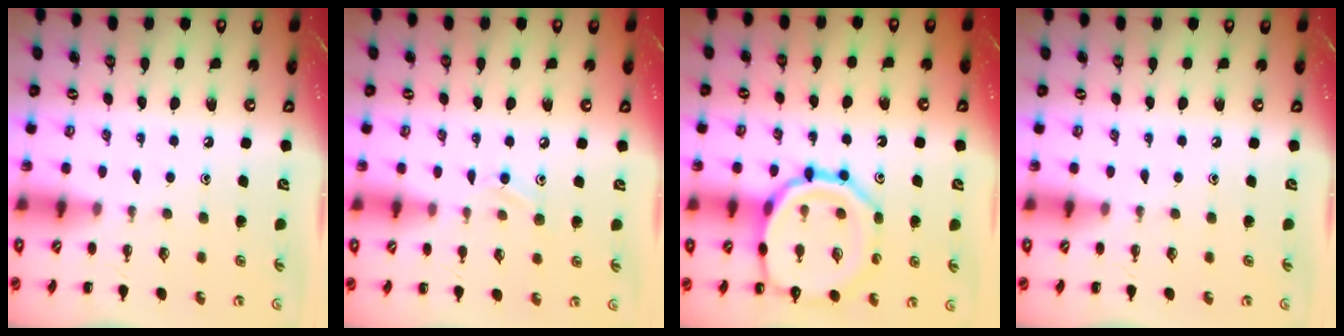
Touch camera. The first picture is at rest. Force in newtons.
{"total": 8.0, "press": 7.7, "slide": 1.8}
{"total": 17.4, "press": 17.3, "slide": 1.6}
{"total": 0.0}